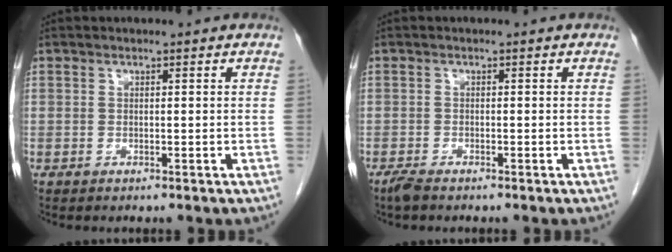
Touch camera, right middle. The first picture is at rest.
{"total": 1.6, "force": [-1.3, 0.3, 0.9], "torque": [-0.027, -0.005, -0.026]}